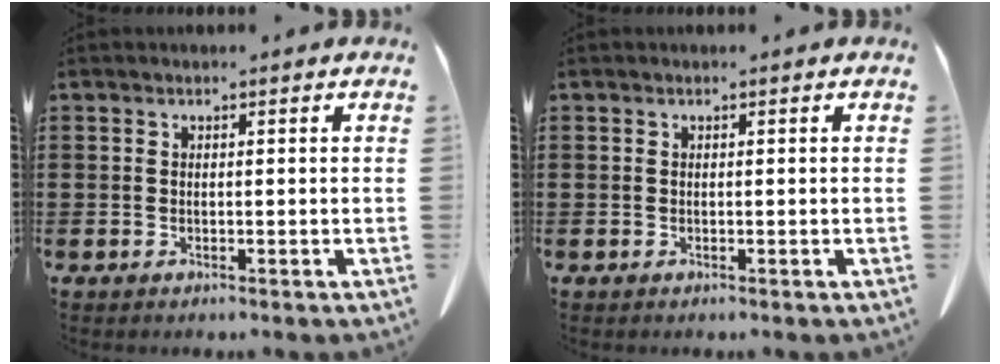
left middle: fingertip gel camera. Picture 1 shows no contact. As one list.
[{"total": 0.0}]